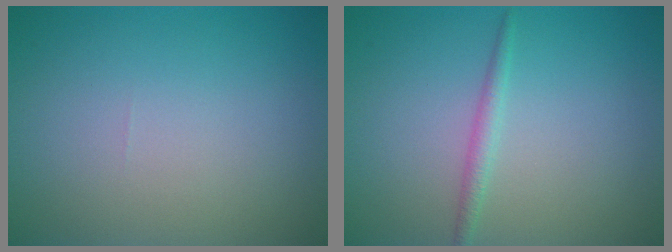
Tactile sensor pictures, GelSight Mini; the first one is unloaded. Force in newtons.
{"total": 1.3, "press": 1.3, "slide": 0.1}